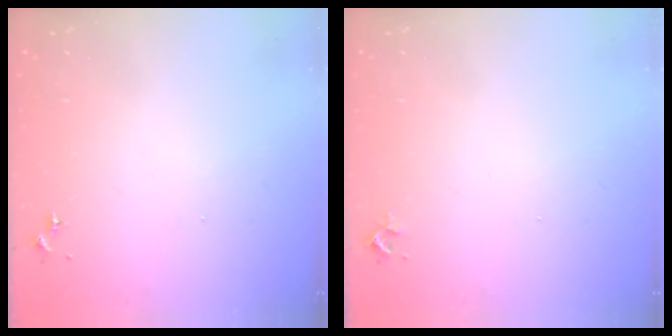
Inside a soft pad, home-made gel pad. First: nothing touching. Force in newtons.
{"total": 2.4, "press": 2.4, "slide": 0.3}